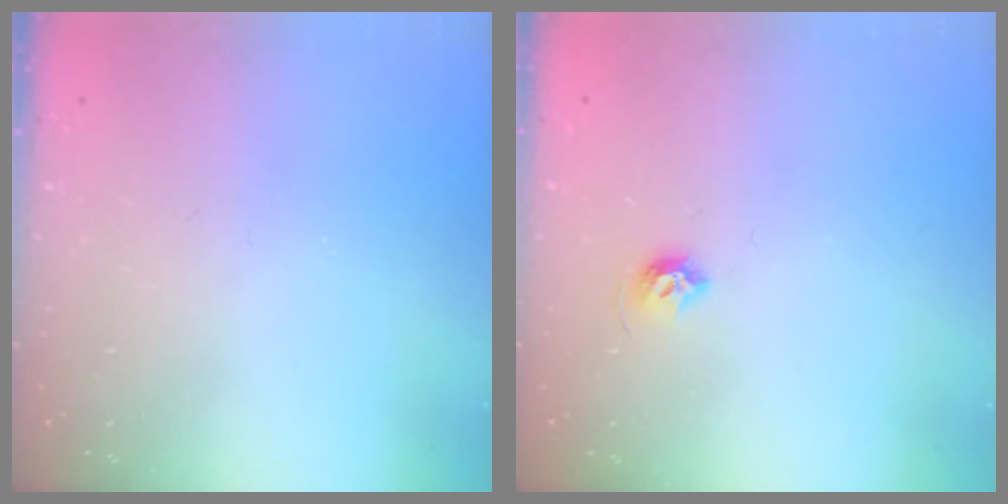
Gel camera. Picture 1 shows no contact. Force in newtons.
{"total": 5.7, "press": 5.7, "slide": 0.7}